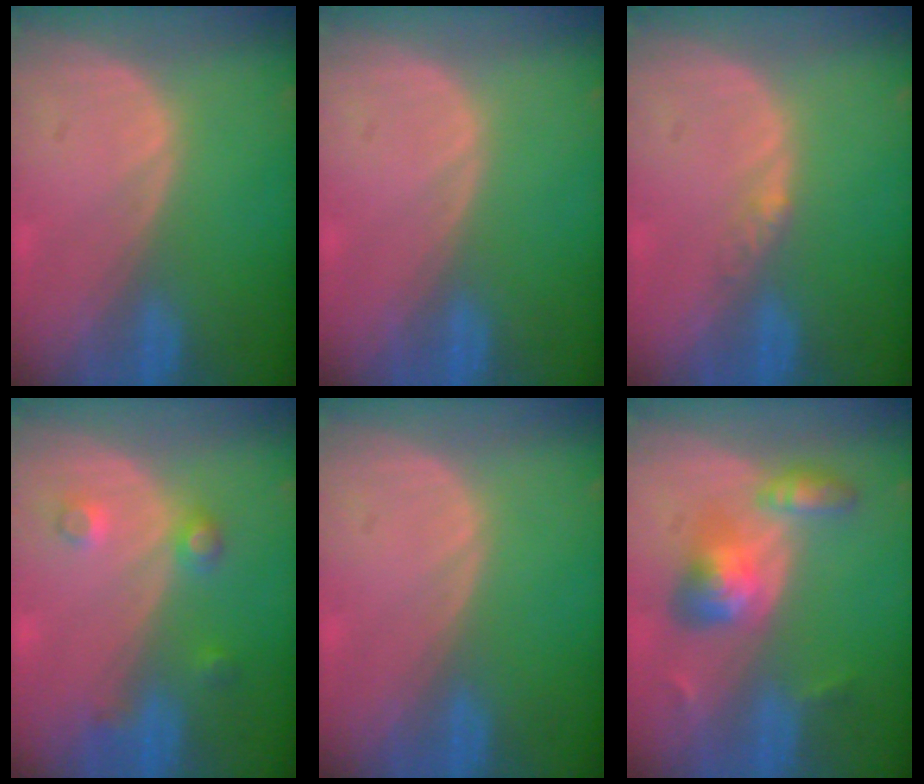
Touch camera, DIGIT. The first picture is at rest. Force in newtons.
{"total": 0.0}
{"total": 1.6, "press": 1.3, "slide": 0.9}
{"total": 3.4, "press": 3.2, "slide": 1.1}
{"total": 0.0}
{"total": 5.7, "press": 5.7, "slide": 0.5}